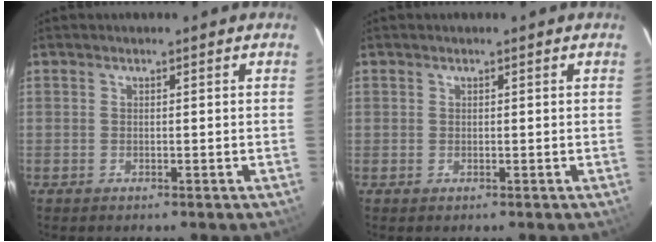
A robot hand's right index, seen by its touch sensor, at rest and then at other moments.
{"total": 0.7, "force": [0.1, 0.7, -0.1], "torque": [0.005, 0.002, 0.000]}